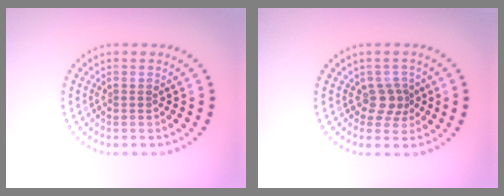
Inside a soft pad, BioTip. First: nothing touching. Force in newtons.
{"total": 2.0, "press": 1.5, "slide": 1.3}